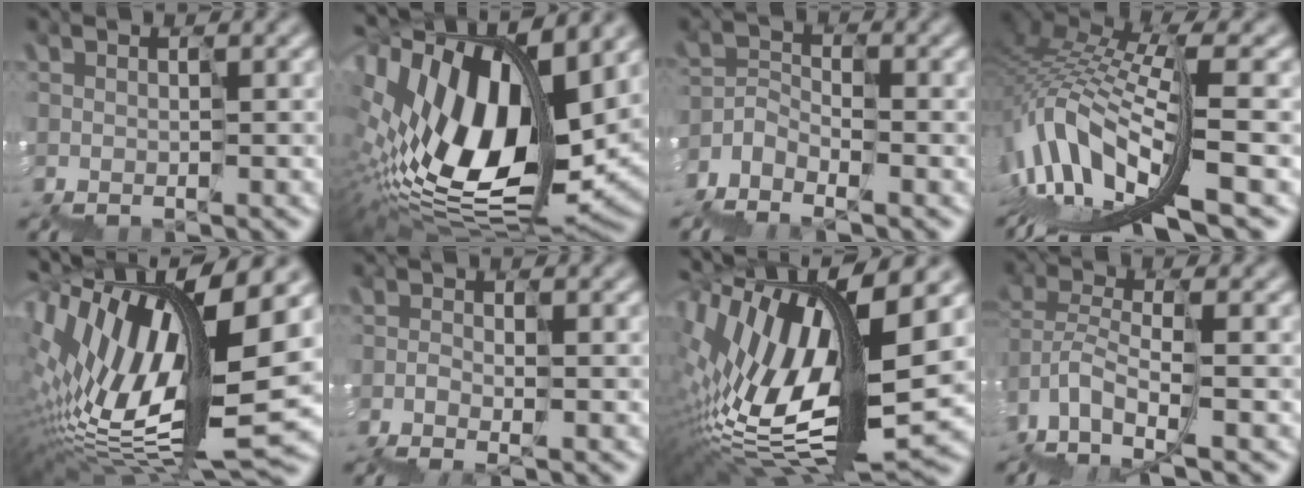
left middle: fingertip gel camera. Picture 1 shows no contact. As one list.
[{"total": 16.1, "force": [5.1, 8.6, 12.6], "torque": [-0.248, 0.027, 0.085]}, {"total": 2.9, "force": [-2.7, 1.2, 0.0], "torque": [-0.014, 0.007, -0.052]}, {"total": 10.7, "force": [-3.0, 3.6, 9.7], "torque": [-0.230, 0.017, -0.035]}, {"total": 14.9, "force": [3.2, 5.8, 13.4], "torque": [-0.265, 0.020, 0.060]}, {"total": 1.1, "force": [-0.7, 0.3, 0.8], "torque": [-0.028, 0.001, -0.016]}, {"total": 15.1, "force": [2.9, 5.8, 13.6], "torque": [-0.266, 0.015, 0.058]}, {"total": 4.1, "force": [-0.5, 3.0, 2.8], "torque": [-0.055, 0.015, -0.012]}]